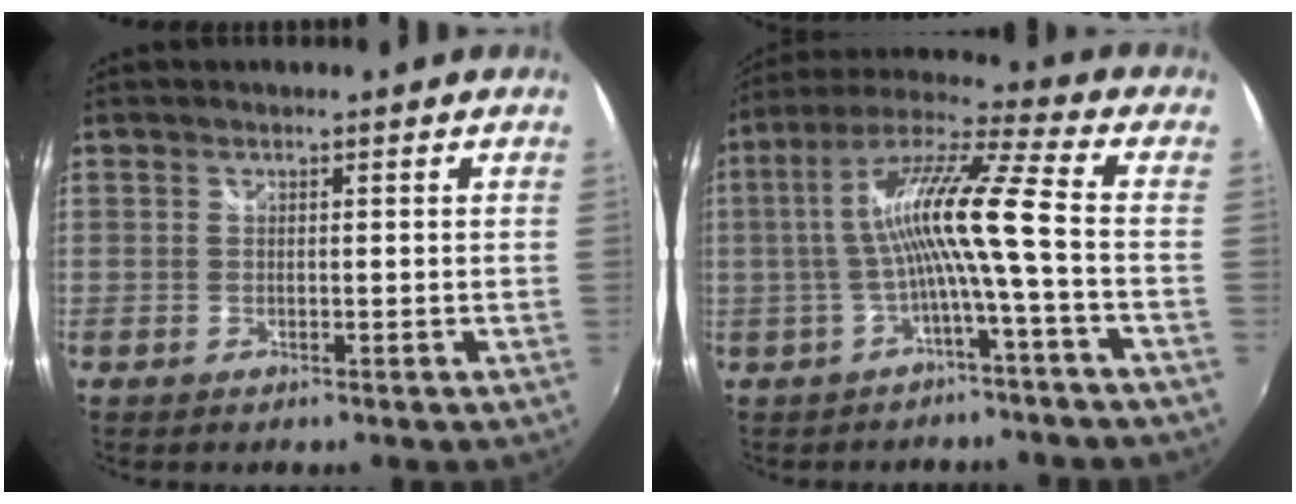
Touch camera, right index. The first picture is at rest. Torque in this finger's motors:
{"motor_torque": [1.28, 0.05, 0.95, 0.21]}